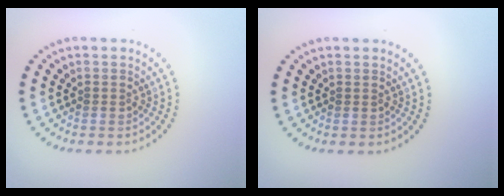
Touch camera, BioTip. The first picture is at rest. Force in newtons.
{"total": 0.0}